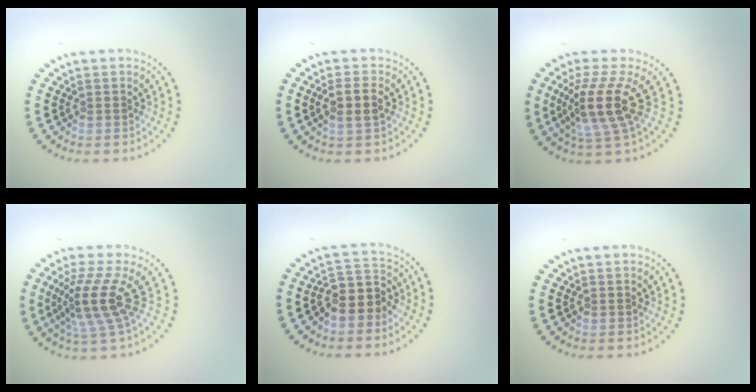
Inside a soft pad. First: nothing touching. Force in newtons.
{"total": 2.3, "press": 2.2, "slide": 0.7}
{"total": 4.7, "press": 3.5, "slide": 3.2}
{"total": 4.3, "press": 3.0, "slide": 3.1}
{"total": 3.4, "press": 3.0, "slide": 1.5}
{"total": 0.0}